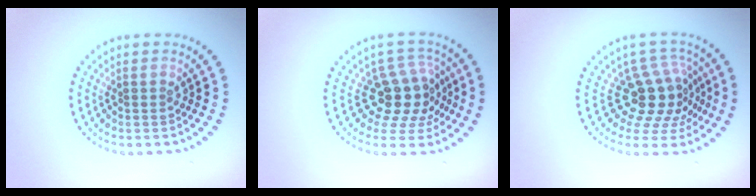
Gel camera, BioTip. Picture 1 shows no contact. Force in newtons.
{"total": 4.2, "press": 3.5, "slide": 2.3}
{"total": 4.6, "press": 3.5, "slide": 3.0}